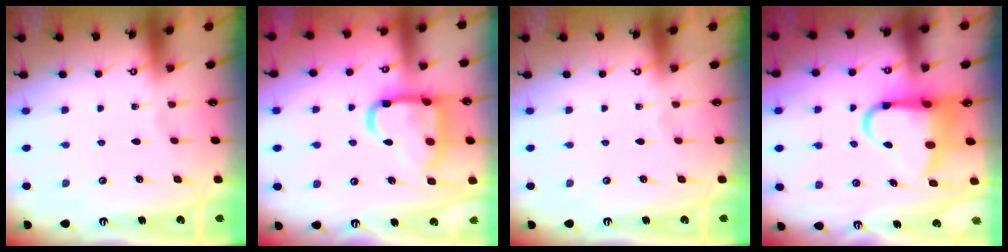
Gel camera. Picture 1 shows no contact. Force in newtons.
{"total": 17.4, "press": 17.3, "slide": 1.5}
{"total": 0.0}
{"total": 8.8, "press": 8.3, "slide": 2.9}